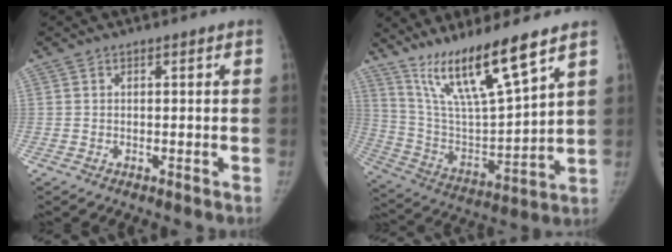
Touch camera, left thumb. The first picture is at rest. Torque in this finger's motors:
{"motor_torque": [1.16, -0.37, 1.53, -1.25, 0.18]}